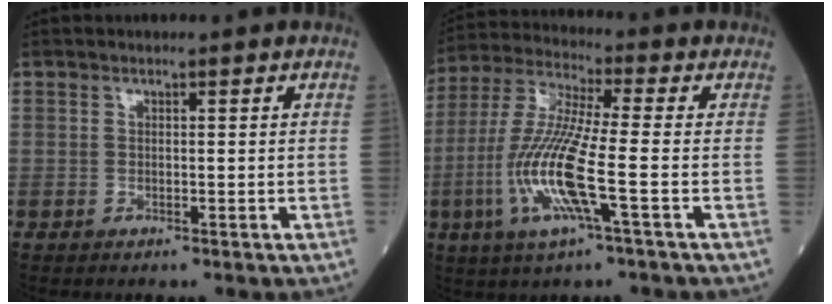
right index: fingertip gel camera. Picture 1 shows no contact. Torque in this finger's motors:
{"motor_torque": [1.76, -0.38, 1.05, 0.21]}